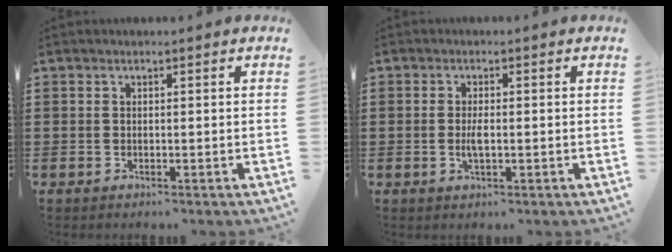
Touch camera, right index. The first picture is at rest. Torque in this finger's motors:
{"motor_torque": [1.18, 0.95, 0.31, 0.08]}